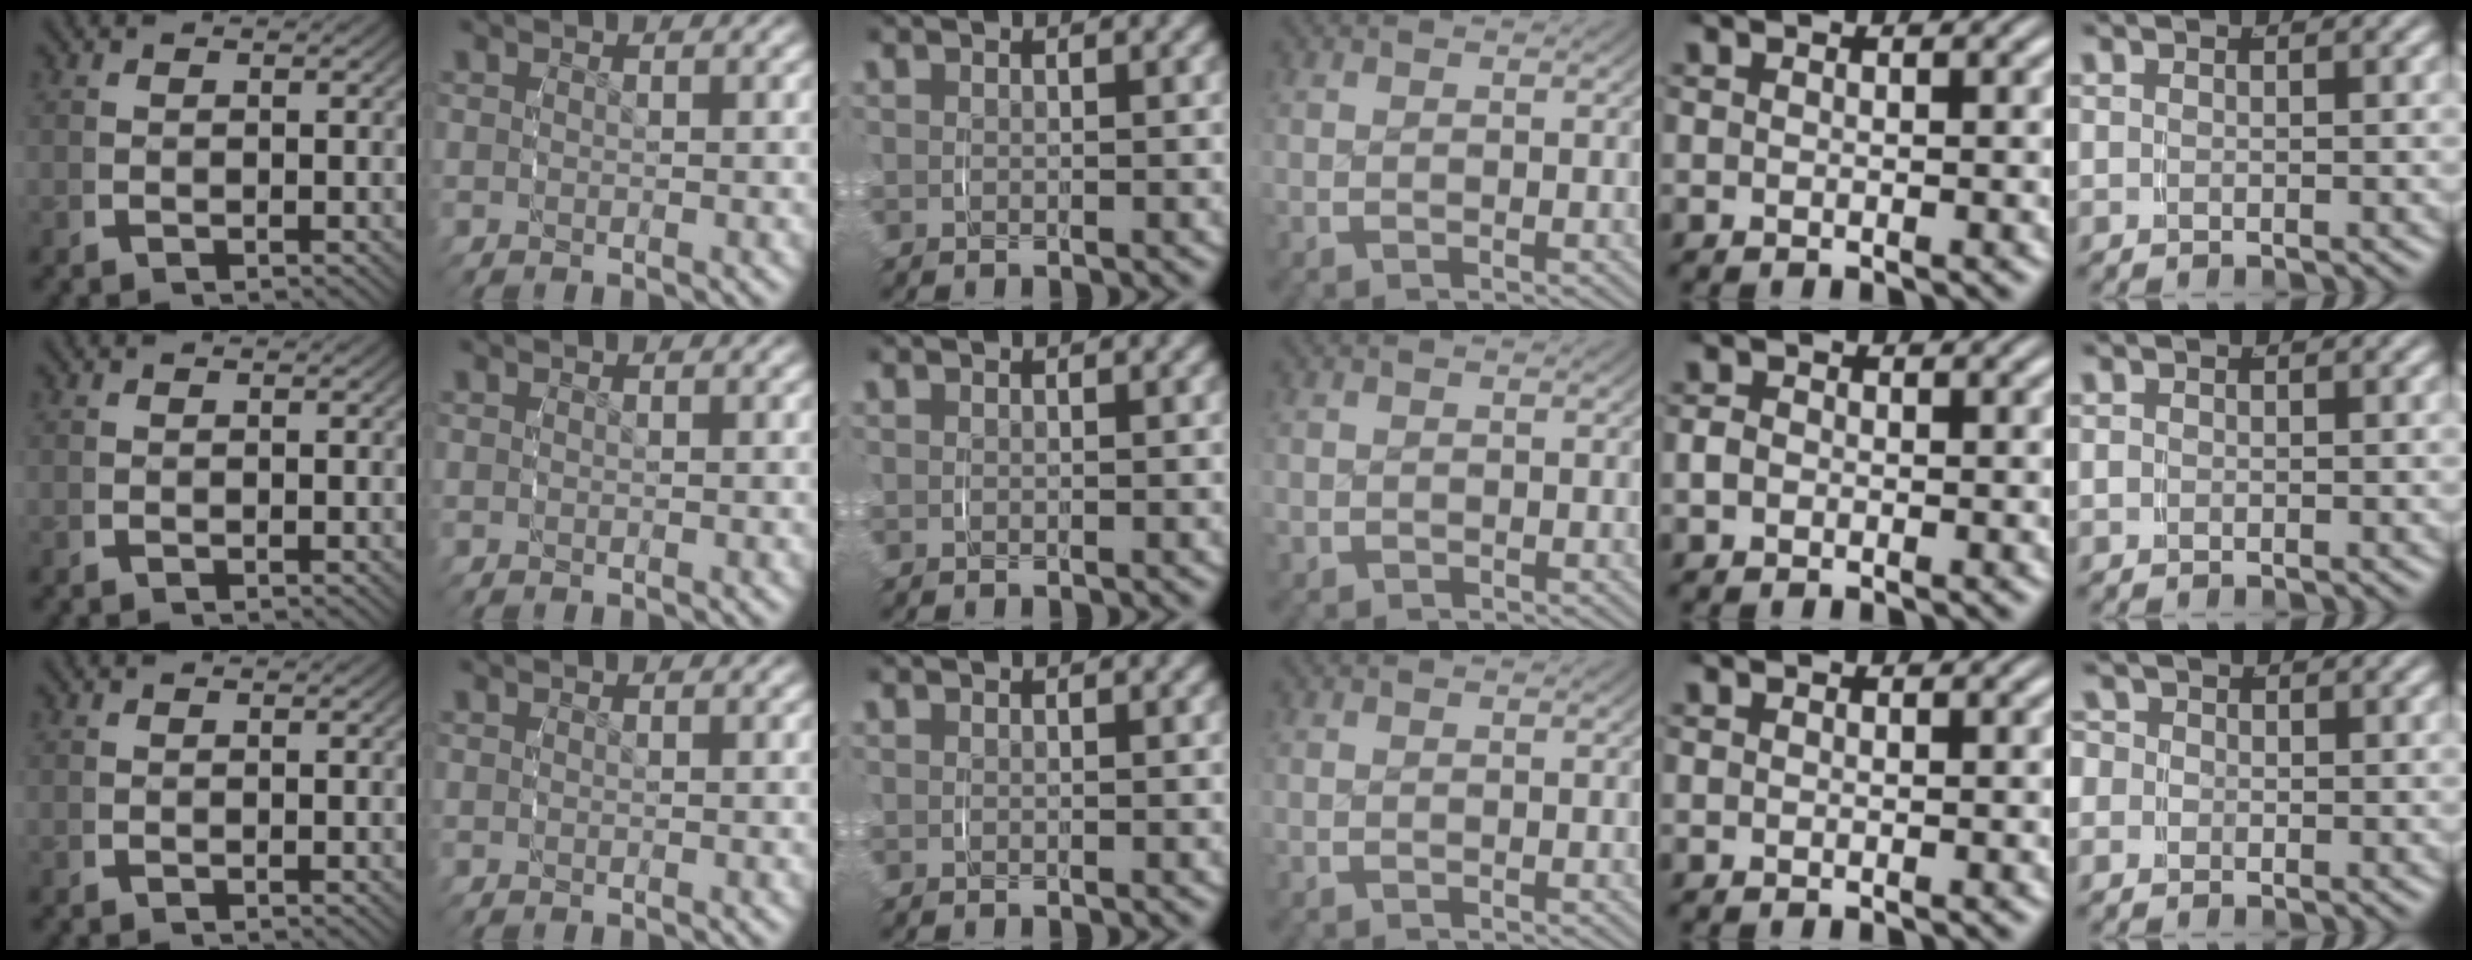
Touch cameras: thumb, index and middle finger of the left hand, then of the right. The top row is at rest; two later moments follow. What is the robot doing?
{"motion": "grasp_and_lifting", "object": "paper towel"}